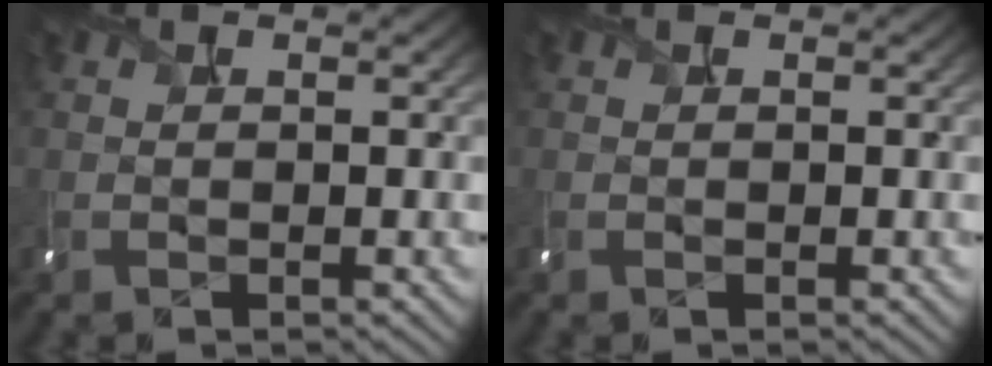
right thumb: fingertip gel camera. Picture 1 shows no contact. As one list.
[{"total": 0.0}]